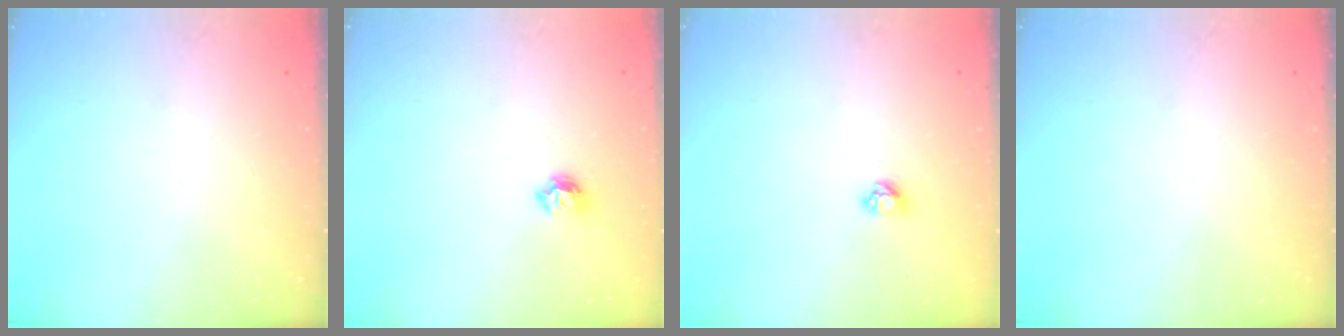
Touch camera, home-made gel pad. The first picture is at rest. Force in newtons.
{"total": 6.4, "press": 6.4, "slide": 0.7}
{"total": 3.2, "press": 3.1, "slide": 0.4}
{"total": 0.0}